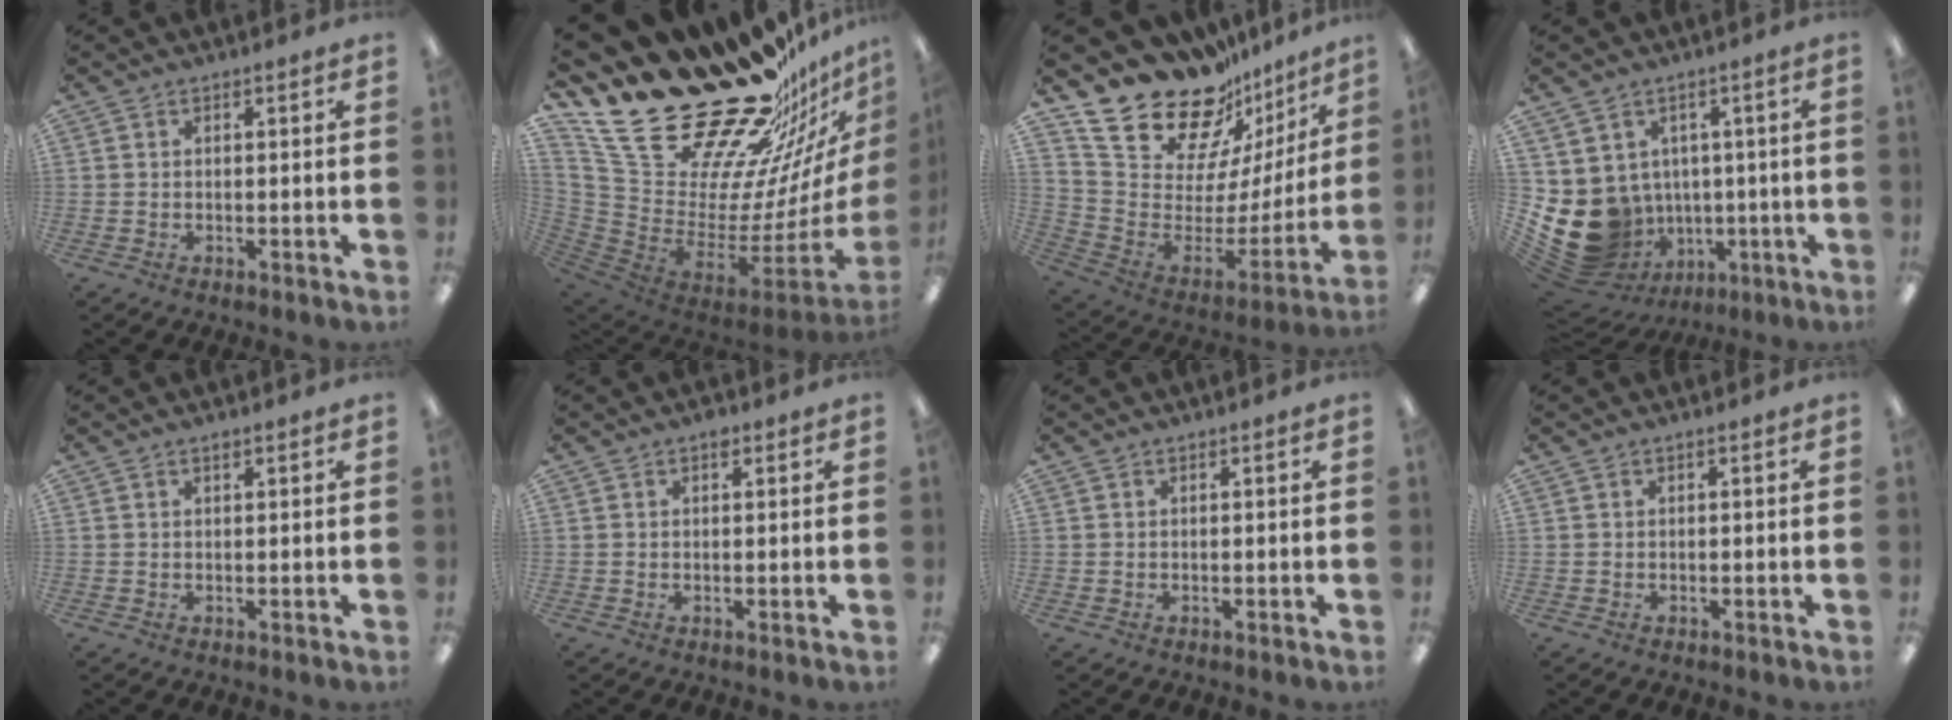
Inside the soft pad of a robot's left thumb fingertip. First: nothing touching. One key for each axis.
{"total": 32.8, "fx": 25.5, "fy": 13.5, "fz": 15.6, "tx": -0.213, "ty": -0.222, "tz": 0.500}
{"total": 23.9, "fx": 18.7, "fy": 11.1, "fz": 9.9, "tx": -0.162, "ty": -0.147, "tz": 0.347}
{"total": 13.0, "fx": -1.4, "fy": 11.6, "fz": 5.8, "tx": -0.146, "ty": -0.019, "tz": -0.010}
{"total": 0.6, "fx": 0.6, "fy": 0.2, "fz": 0.2, "tx": -0.004, "ty": 0.001, "tz": 0.011}
{"total": 1.5, "fx": 0.9, "fy": 0.8, "fz": 0.9, "tx": -0.011, "ty": 0.000, "tz": 0.013}
{"total": 0.0}
{"total": 0.0}